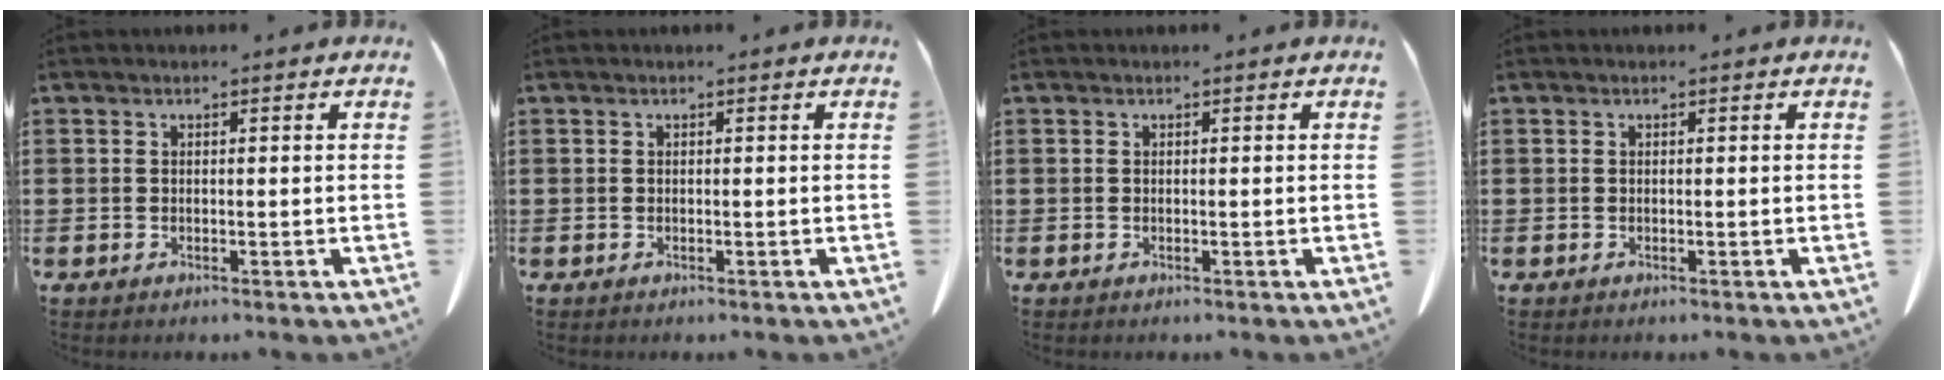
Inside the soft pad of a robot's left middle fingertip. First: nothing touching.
{"total": 0.0}
{"total": 0.0}
{"total": 0.0}